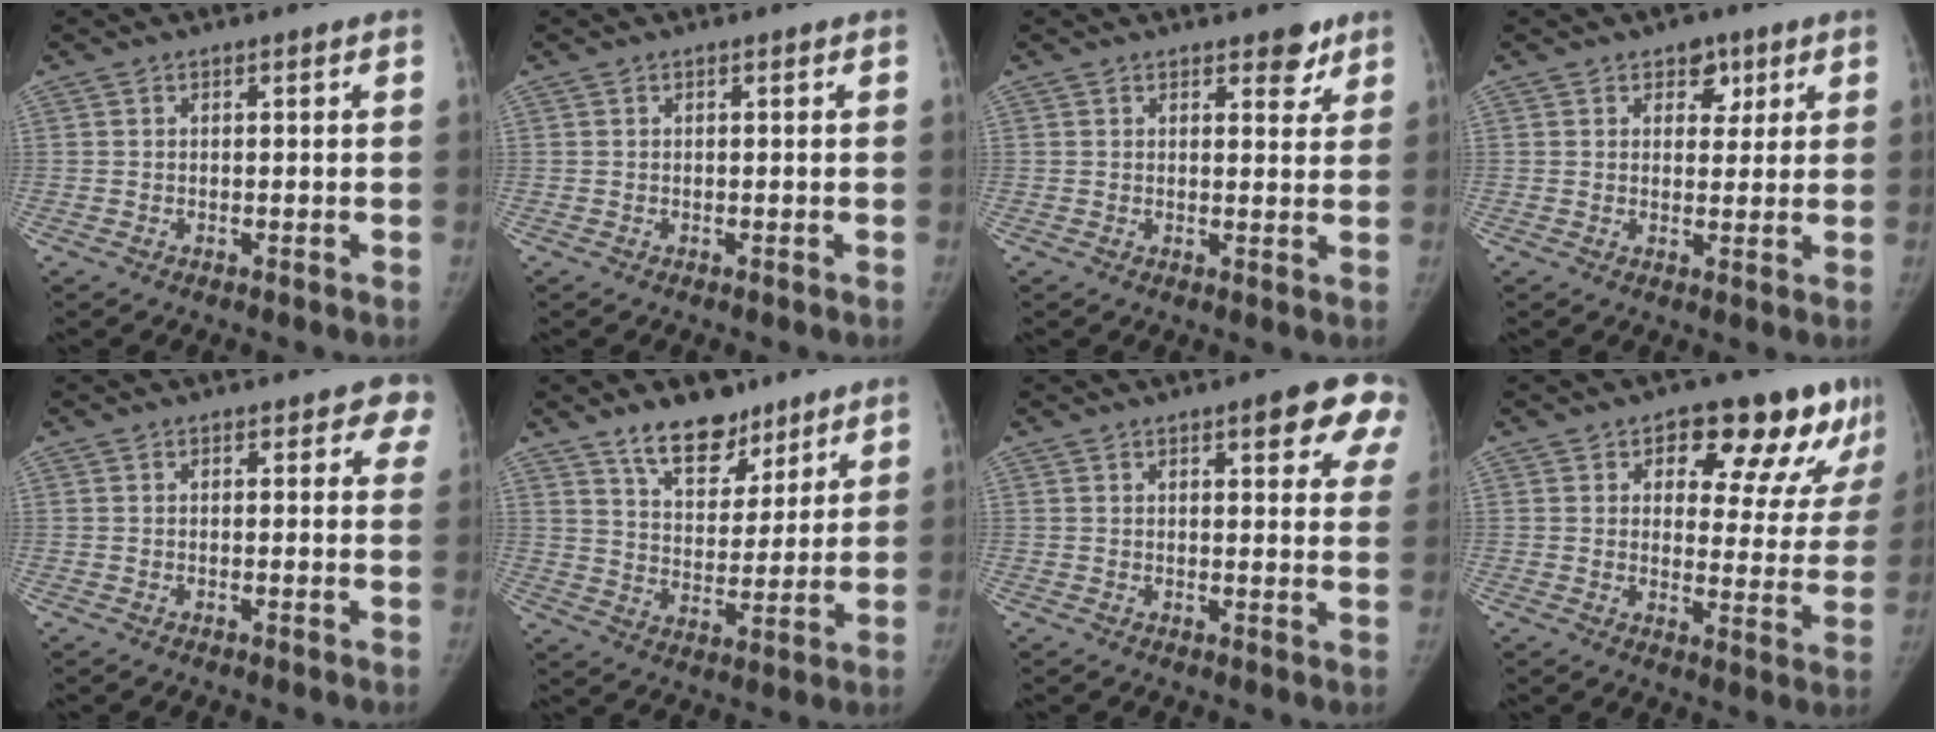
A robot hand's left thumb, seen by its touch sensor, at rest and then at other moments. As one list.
[{"total": 0.0}, {"total": 3.8, "force": [2.6, 1.9, 2.0], "torque": [0.000, -0.015, 0.033]}, {"total": 4.5, "force": [2.4, 3.2, 2.1], "torque": [0.004, -0.009, 0.032]}, {"total": 4.0, "force": [2.7, 2.1, 2.0], "torque": [0.017, -0.006, 0.017]}, {"total": 11.7, "force": [8.5, 6.3, 5.1], "torque": [-0.047, -0.058, 0.146]}, {"total": 10.7, "force": [6.1, 3.4, 8.1], "torque": [-0.060, -0.021, 0.064]}, {"total": 16.6, "force": [10.0, 8.1, 10.5], "torque": [-0.065, -0.040, 0.124]}]